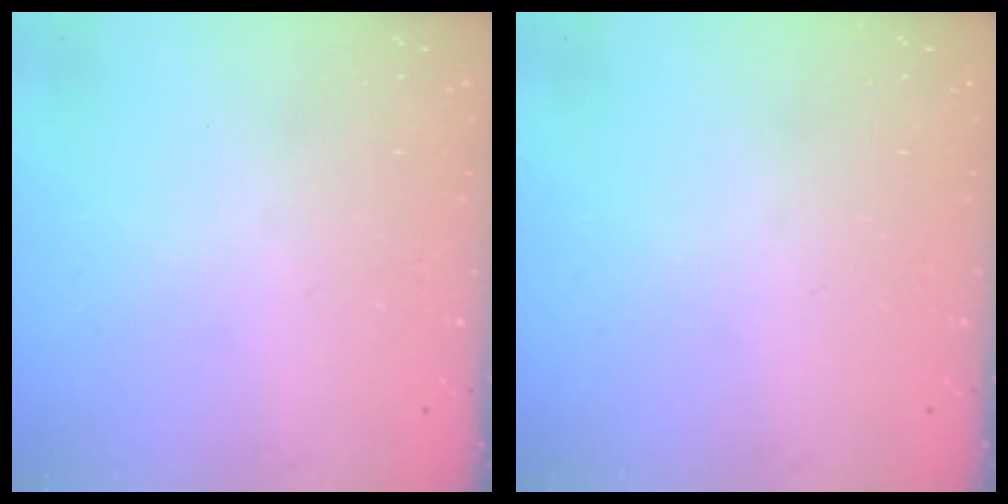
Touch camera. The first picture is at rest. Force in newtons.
{"total": 0.0}